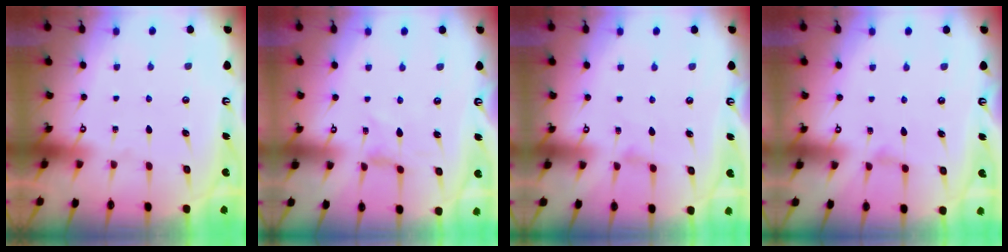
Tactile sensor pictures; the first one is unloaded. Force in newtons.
{"total": 0.0}
{"total": 1.1, "press": 1.1, "slide": 0.4}
{"total": 0.8, "press": 0.8, "slide": 0.2}